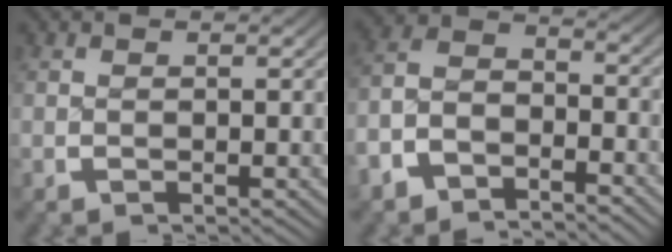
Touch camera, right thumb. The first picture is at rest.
{"total": 6.9, "force": [-3.3, 4.9, 3.5], "torque": [-0.077, -0.013, -0.061]}